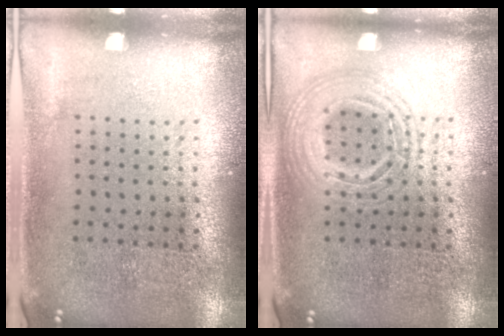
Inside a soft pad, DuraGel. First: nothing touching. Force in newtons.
{"total": 2.8, "press": 2.7, "slide": 0.2}